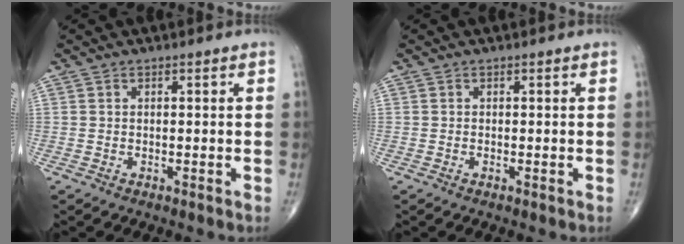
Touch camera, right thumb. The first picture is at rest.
{"total": 0.0}